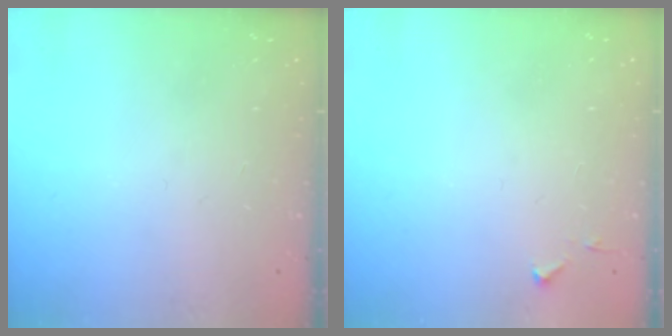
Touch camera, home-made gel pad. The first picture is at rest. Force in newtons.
{"total": 3.7, "press": 3.7, "slide": 0.6}